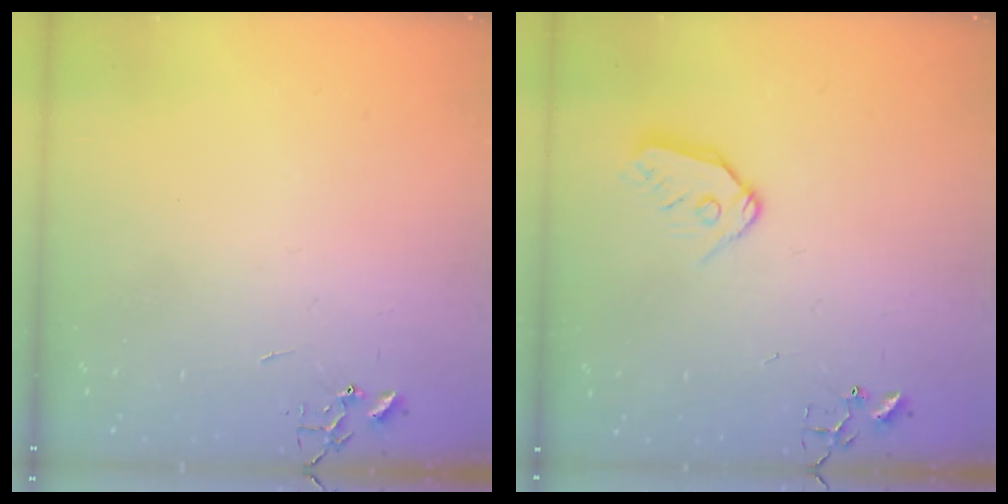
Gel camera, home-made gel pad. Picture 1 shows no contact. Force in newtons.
{"total": 10.0, "press": 9.9, "slide": 1.1}